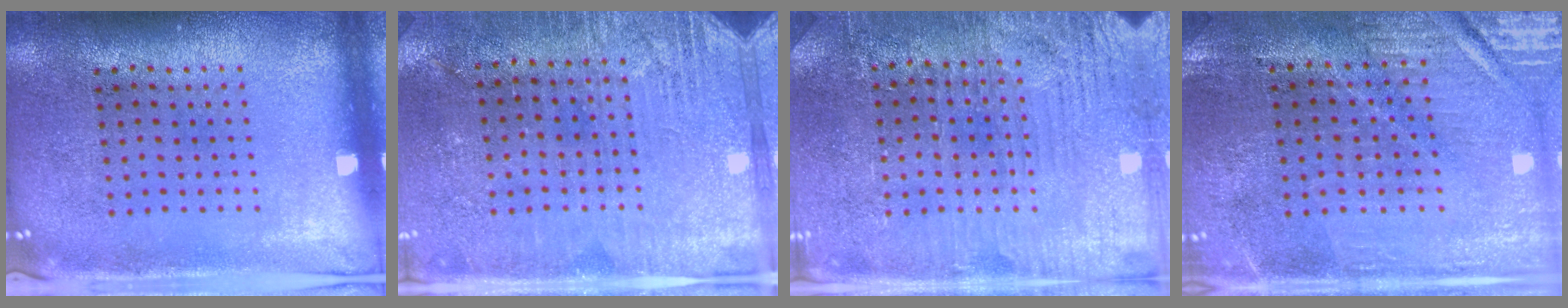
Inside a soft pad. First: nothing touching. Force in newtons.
{"total": 2.8, "press": 2.7, "slide": 0.7}
{"total": 3.4, "press": 3.3, "slide": 0.5}
{"total": 0.9, "press": 0.8, "slide": 0.3}